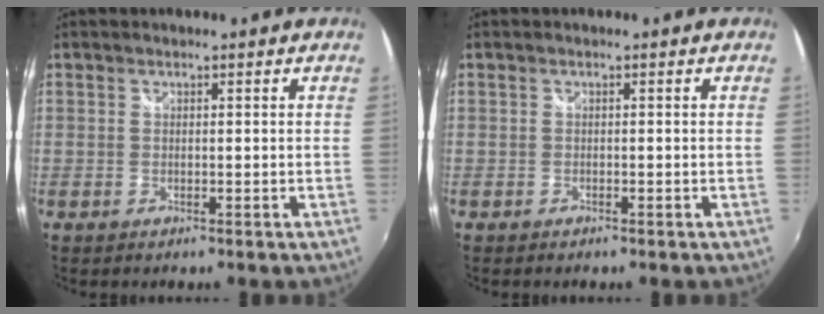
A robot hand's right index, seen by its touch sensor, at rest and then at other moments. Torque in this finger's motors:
{"motor_torque": [0.06, -0.20, 0.06, 0.01]}